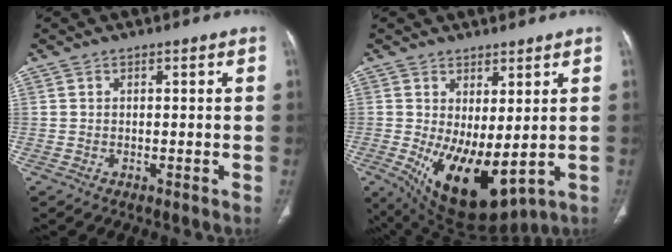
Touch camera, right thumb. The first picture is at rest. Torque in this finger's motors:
{"motor_torque": [2.12, 2.31, 0.32, -0.11, 0.57]}